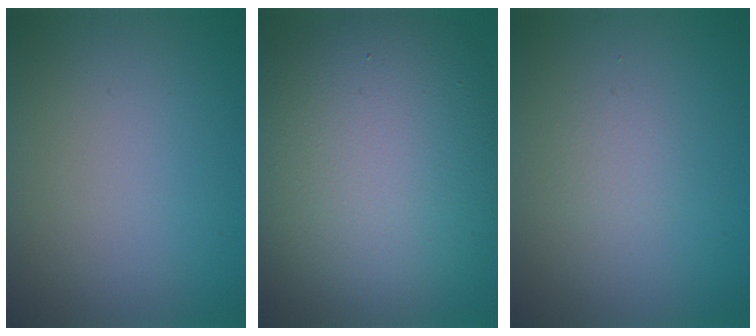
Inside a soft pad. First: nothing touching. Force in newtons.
{"total": 14.1, "press": 14.1, "slide": 1.0}
{"total": 2.6, "press": 2.6, "slide": 0.3}